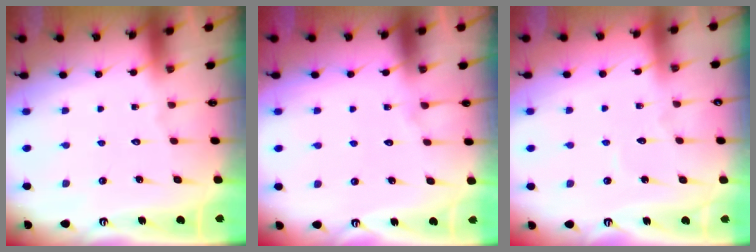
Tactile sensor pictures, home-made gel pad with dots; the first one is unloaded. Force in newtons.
{"total": 2.9, "press": 2.9, "slide": 0.2}
{"total": 2.5, "press": 2.4, "slide": 0.3}